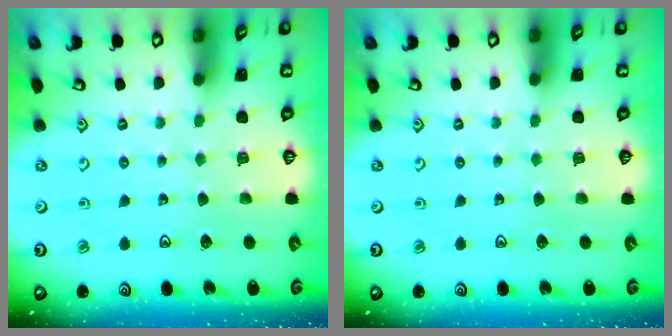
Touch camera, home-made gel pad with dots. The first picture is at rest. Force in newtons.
{"total": 0.0}